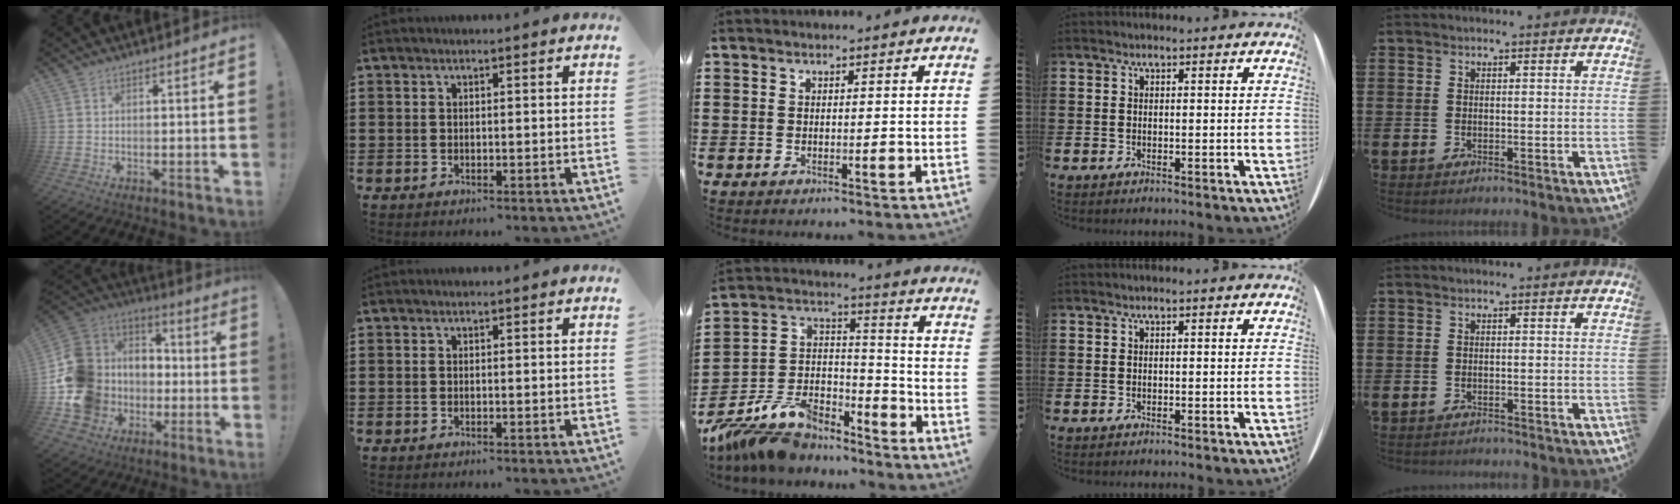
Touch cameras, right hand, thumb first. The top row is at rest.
{"thumb": {"total": 19.1, "force": [-3.9, 16.9, 8.0], "torque": [-0.151, 0.029, -0.025]}, "middle": {"total": 10.4, "force": [-9.3, 3.6, 2.9], "torque": [-0.079, 0.018, -0.187]}, "little": {"total": 0.6, "force": [-0.6, 0.0, -0.1], "torque": [0.000, -0.001, -0.013]}}